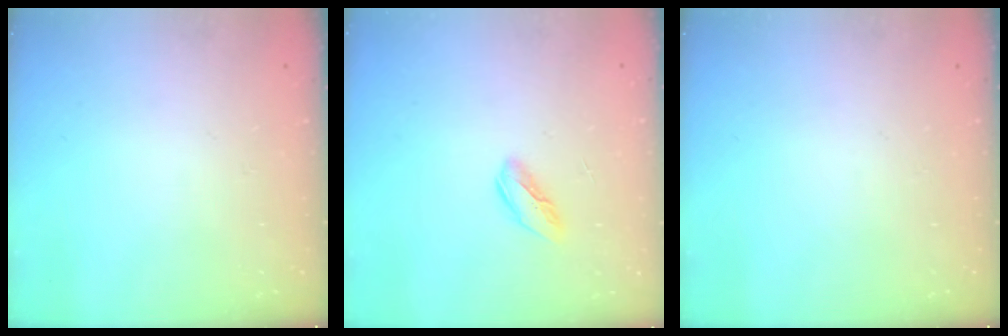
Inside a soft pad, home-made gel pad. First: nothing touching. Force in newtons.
{"total": 3.7, "press": 3.7, "slide": 0.3}
{"total": 0.0}